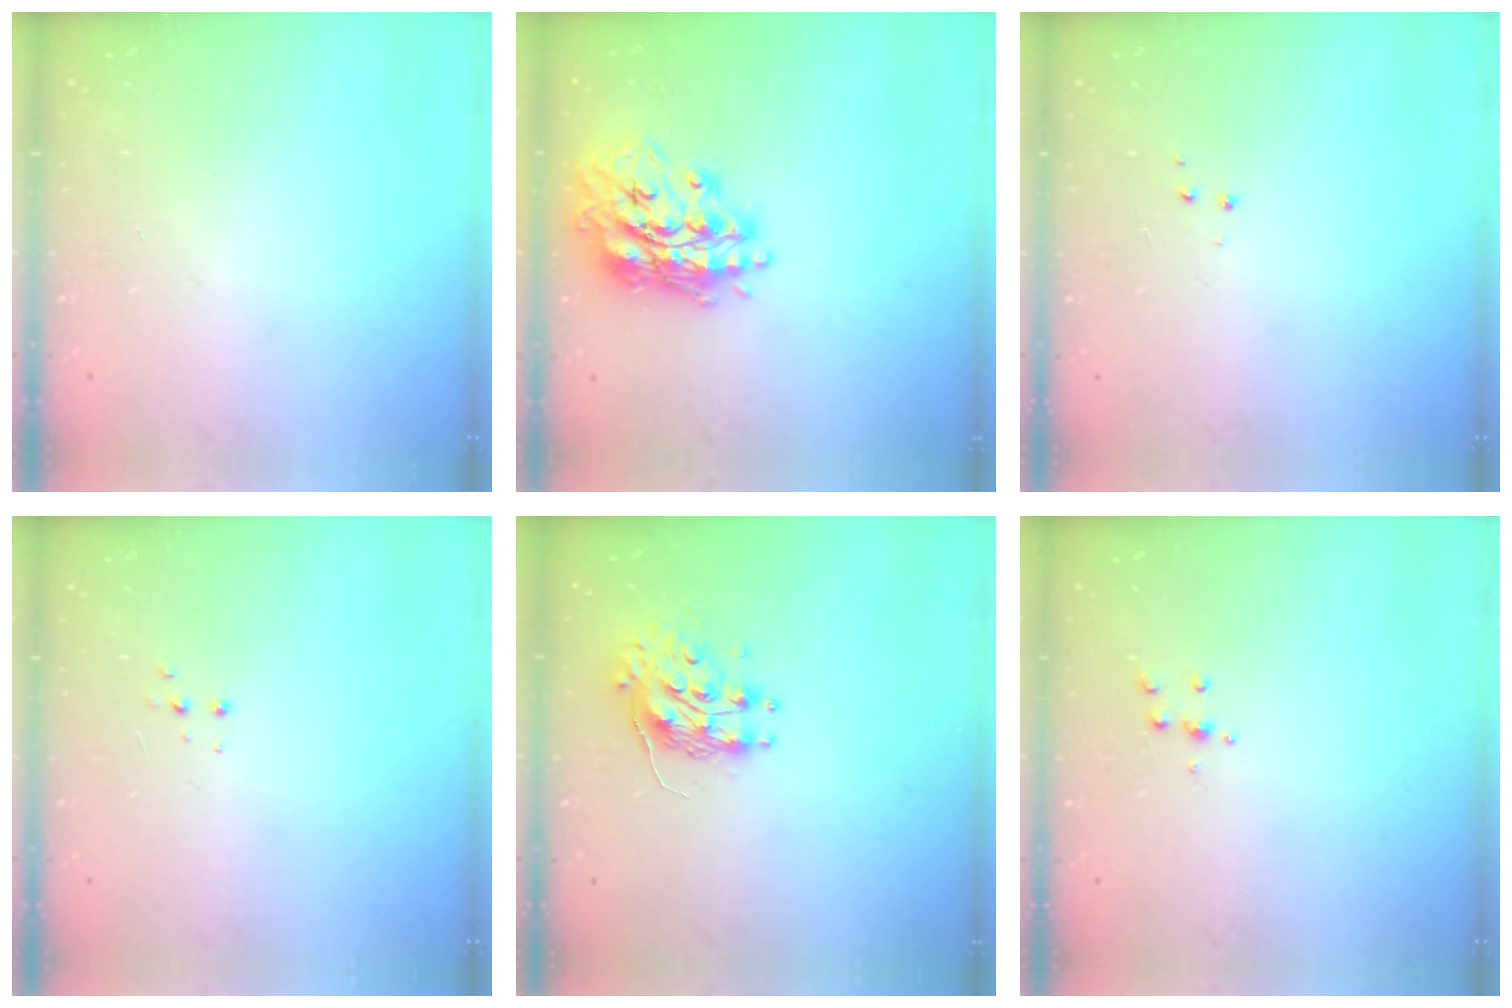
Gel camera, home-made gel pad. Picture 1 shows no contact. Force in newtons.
{"total": 17.4, "press": 17.4, "slide": 1.4}
{"total": 3.3, "press": 3.3, "slide": 0.4}
{"total": 2.7, "press": 2.7, "slide": 0.5}
{"total": 9.0, "press": 9.0, "slide": 0.4}
{"total": 5.0, "press": 4.9, "slide": 0.8}